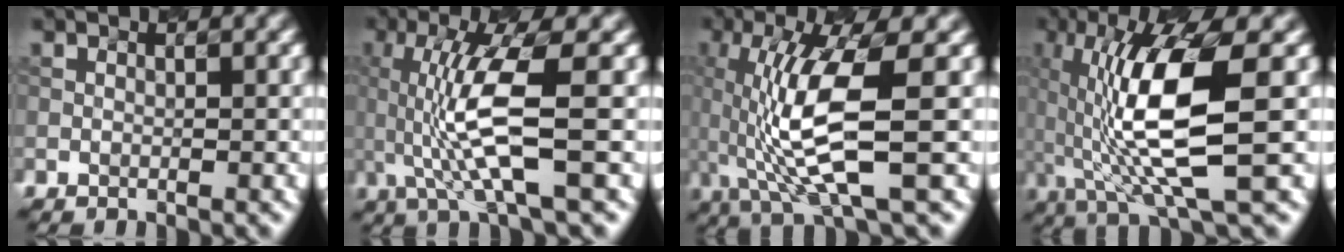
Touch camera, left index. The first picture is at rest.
{"total": 6.7, "force": [-0.5, 1.1, 6.6], "torque": [-0.137, 0.001, 0.008]}
{"total": 8.2, "force": [-1.2, 1.6, 7.9], "torque": [-0.158, 0.004, -0.007]}
{"total": 9.4, "force": [-0.8, 2.0, 9.1], "torque": [-0.172, 0.004, 0.002]}